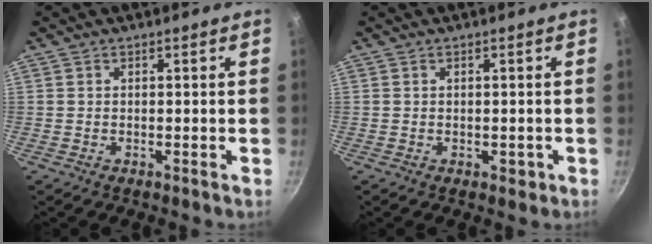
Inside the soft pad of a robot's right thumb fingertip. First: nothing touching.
{"total": 1.5, "force": [-0.4, 1.0, 1.0], "torque": [-0.009, 0.002, -0.004]}